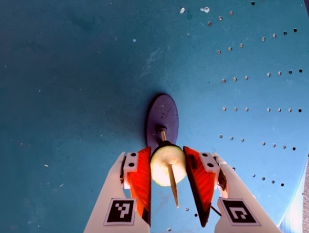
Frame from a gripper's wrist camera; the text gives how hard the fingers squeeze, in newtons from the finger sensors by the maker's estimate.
{"total": 13.3, "left": 13.7, "right": 13.0}